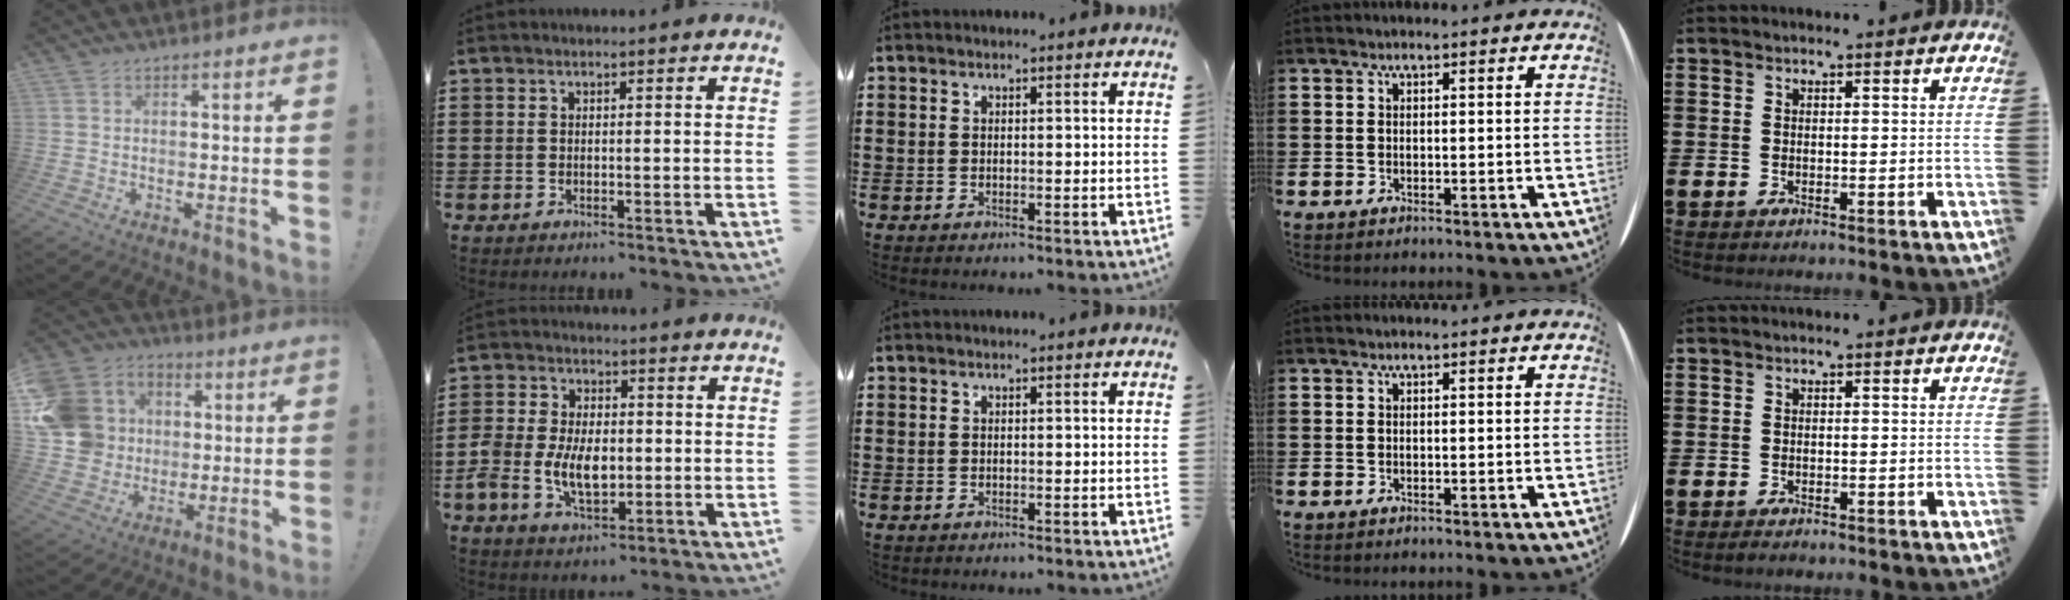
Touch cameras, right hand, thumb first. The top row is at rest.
{"thumb": {"total": 15.6, "force": [2.1, 14.3, 5.7], "torque": [-0.085, 0.004, 0.062]}, "index": {"total": 8.0, "force": [-1.5, 5.0, 6.0], "torque": [-0.144, 0.003, -0.033]}, "little": {"total": 0.6, "force": [-0.4, 0.2, 0.3], "torque": [-0.008, -0.001, -0.010]}}